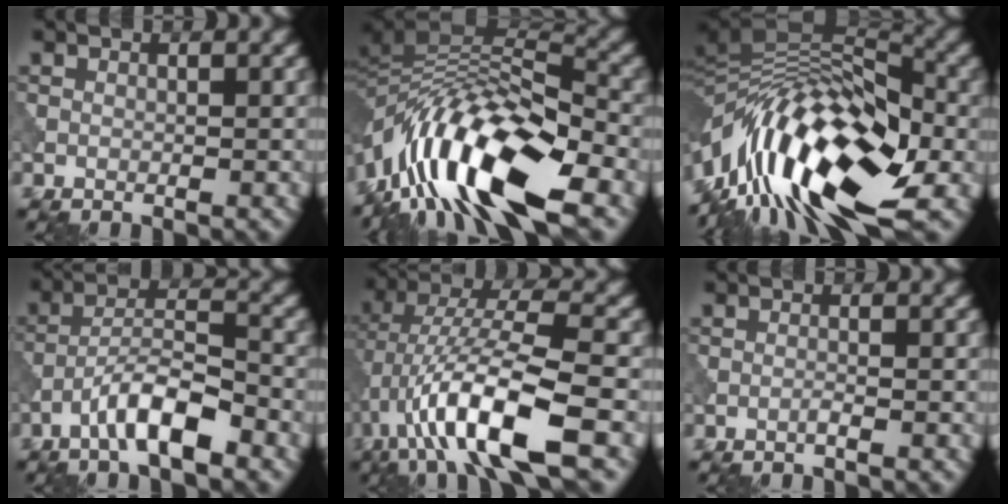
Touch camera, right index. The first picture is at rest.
{"total": 14.1, "force": [-6.7, 5.1, 11.3], "torque": [-0.215, 0.024, -0.118]}
{"total": 16.0, "force": [-4.8, 6.9, 13.6], "torque": [-0.241, 0.031, -0.102]}
{"total": 5.4, "force": [-3.2, 1.3, 4.1], "torque": [-0.069, 0.015, -0.061]}
{"total": 11.2, "force": [-4.0, 2.9, 10.1], "torque": [-0.190, 0.022, -0.074]}
{"total": 0.5, "force": [-0.3, 0.1, 0.4], "torque": [-0.007, 0.005, -0.008]}